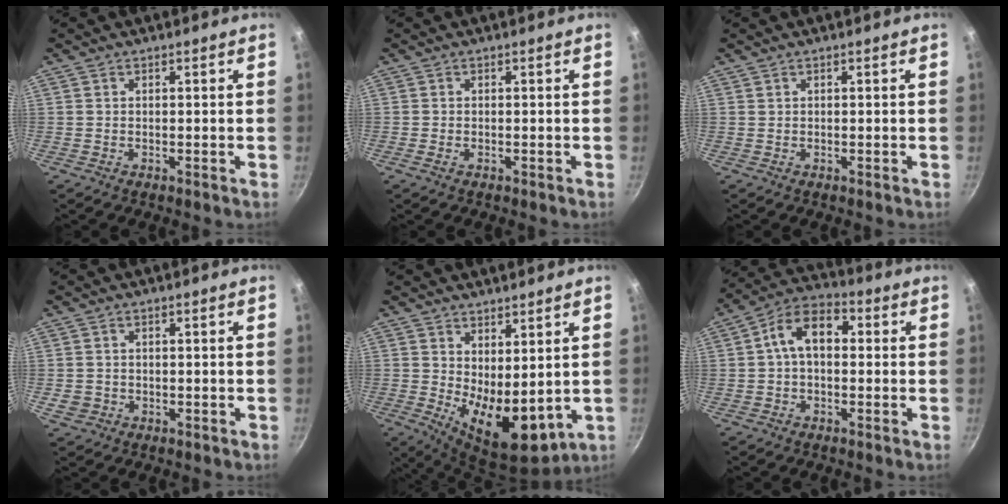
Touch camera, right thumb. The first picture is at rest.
{"total": 0.7, "force": [-0.3, 0.4, 0.5], "torque": [-0.008, -0.001, -0.006]}
{"total": 0.0}
{"total": 2.6, "force": [-0.5, 2.3, 1.2], "torque": [-0.019, 0.000, -0.003]}
{"total": 11.1, "force": [1.7, 5.6, 9.5], "torque": [-0.122, -0.044, 0.044]}
{"total": 9.9, "force": [1.1, 6.3, 7.5], "torque": [-0.103, 0.033, 0.002]}